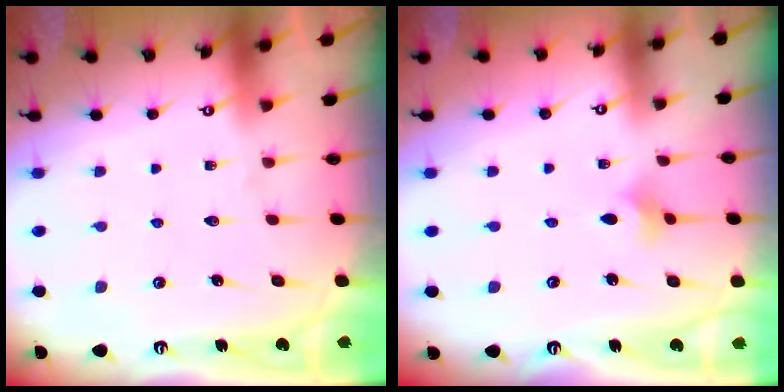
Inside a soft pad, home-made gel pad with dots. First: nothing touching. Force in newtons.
{"total": 2.1, "press": 2.0, "slide": 0.5}